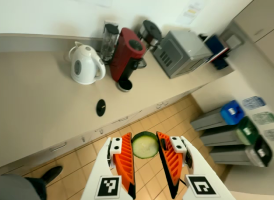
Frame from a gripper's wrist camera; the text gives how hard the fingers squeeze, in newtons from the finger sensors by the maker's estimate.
{"total": 9.5, "left": 9.5, "right": 9.6}